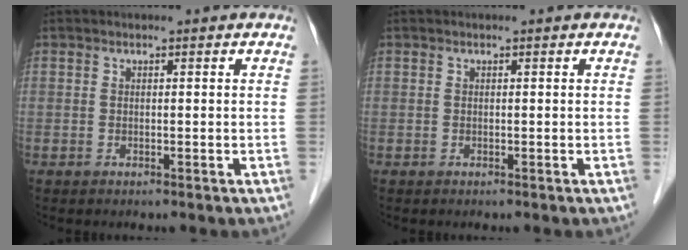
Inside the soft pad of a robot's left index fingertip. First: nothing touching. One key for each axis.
{"total": 0.0}